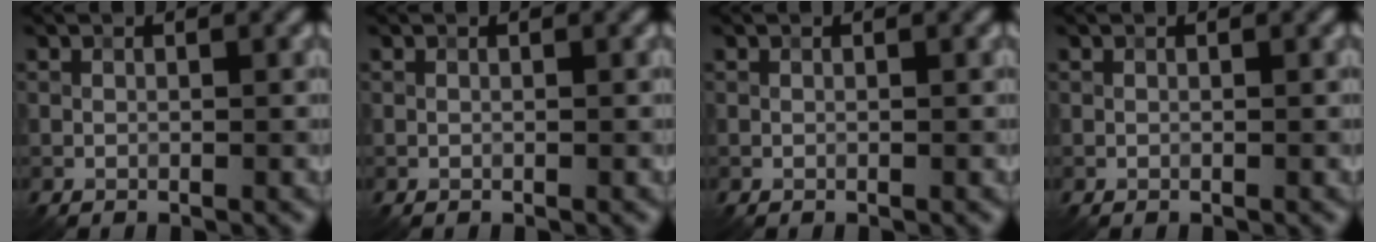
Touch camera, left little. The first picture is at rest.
{"total": 0.0}
{"total": 0.0}
{"total": 0.0}